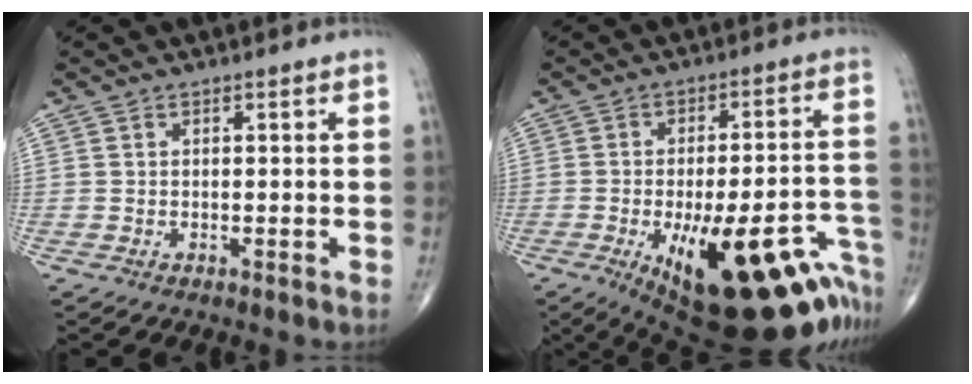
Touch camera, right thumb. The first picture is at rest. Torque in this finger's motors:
{"motor_torque": [2.68, 2.33, 1.38, -1.39, 0.55]}